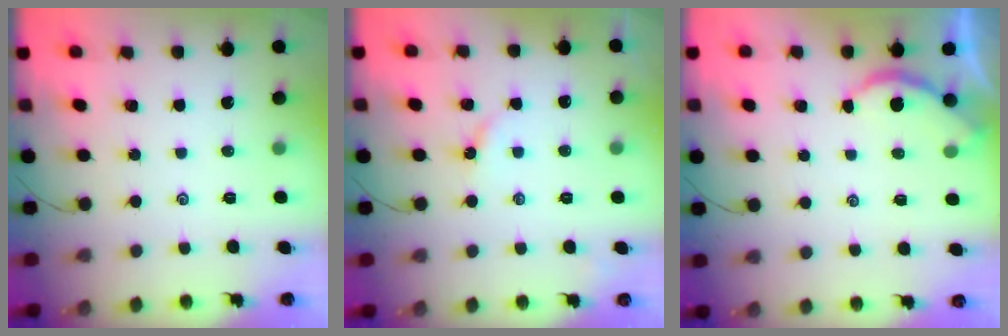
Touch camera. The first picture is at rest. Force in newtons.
{"total": 2.5, "press": 2.5, "slide": 0.4}
{"total": 1.9, "press": 1.9, "slide": 0.4}